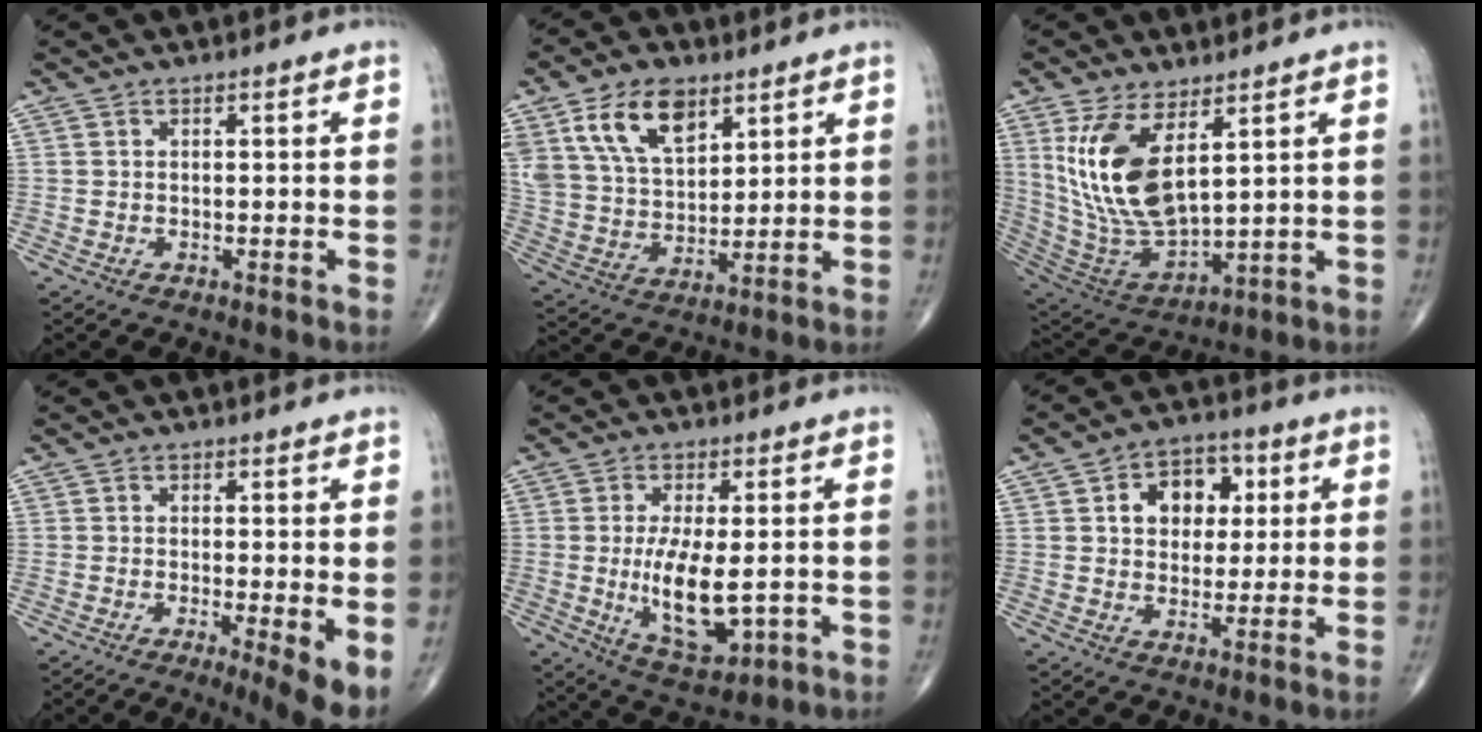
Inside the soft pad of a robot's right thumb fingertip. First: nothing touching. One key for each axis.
{"total": 14.6, "fx": 7.8, "fy": 8.4, "fz": 9.1, "tx": -0.149, "ty": -0.026, "tz": 0.157}
{"total": 16.6, "fx": 5.9, "fy": 7.4, "fz": 13.6, "tx": -0.260, "ty": -0.031, "tz": 0.138}
{"total": 5.4, "fx": -1.2, "fy": 0.8, "fz": 5.2, "tx": -0.086, "ty": -0.018, "tz": -0.024}
{"total": 11.2, "fx": -1.0, "fy": 4.7, "fz": 10.2, "tx": -0.174, "ty": -0.022, "tz": -0.003}
{"total": 9.5, "fx": 2.3, "fy": 7.0, "fz": 6.0, "tx": -0.043, "ty": 0.007, "tz": 0.033}